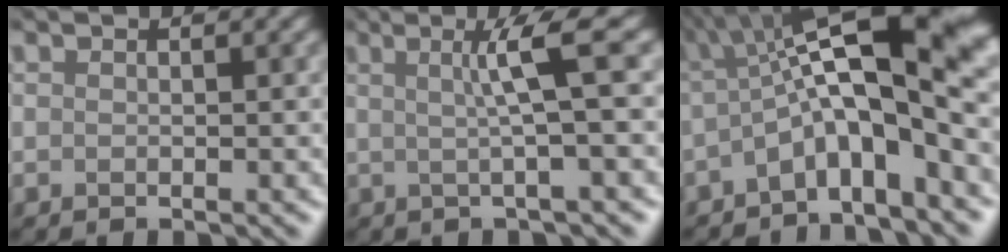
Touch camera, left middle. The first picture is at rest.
{"total": 3.5, "force": [0.7, -0.3, 3.5], "torque": [-0.058, 0.012, 0.019]}
{"total": 10.9, "force": [-0.2, 2.6, 10.6], "torque": [-0.174, 0.031, -0.002]}